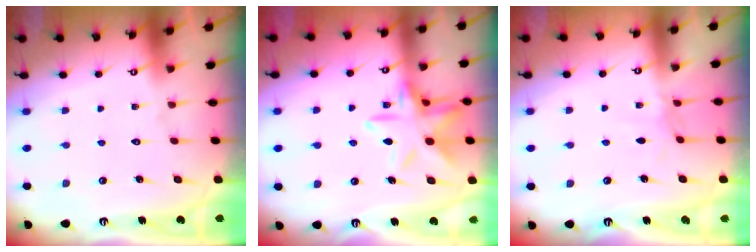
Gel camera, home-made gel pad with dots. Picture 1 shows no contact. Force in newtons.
{"total": 13.8, "press": 13.8, "slide": 1.0}
{"total": 1.5, "press": 1.5, "slide": 0.4}